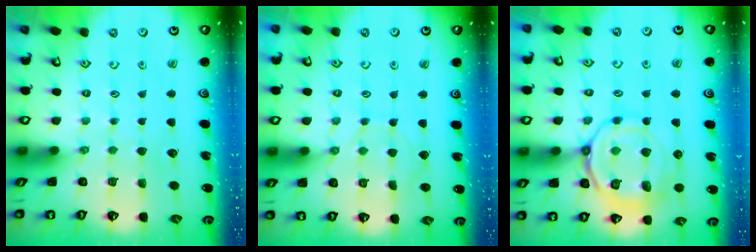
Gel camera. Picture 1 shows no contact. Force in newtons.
{"total": 3.8, "press": 3.8, "slide": 0.4}
{"total": 14.9, "press": 14.8, "slide": 1.6}